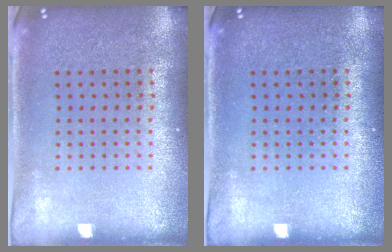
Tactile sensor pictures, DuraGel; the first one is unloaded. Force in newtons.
{"total": 0.0}